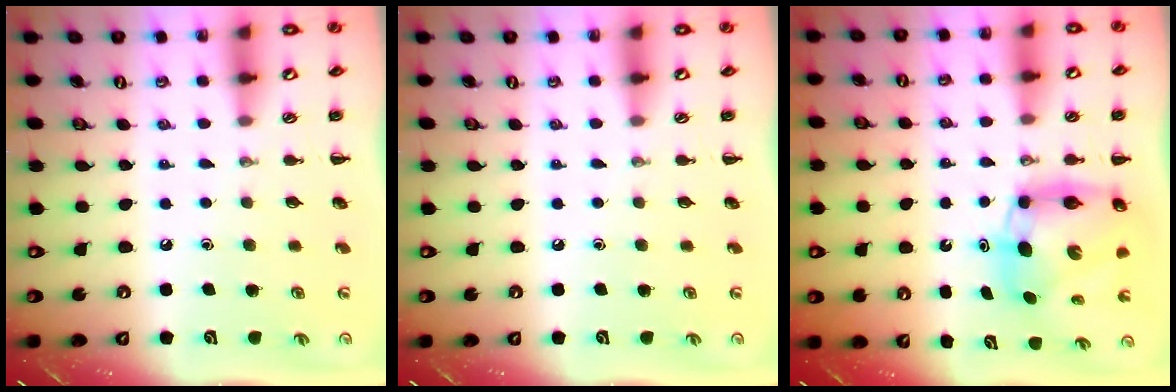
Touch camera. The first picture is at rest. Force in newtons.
{"total": 0.0}
{"total": 8.1, "press": 7.8, "slide": 2.2}